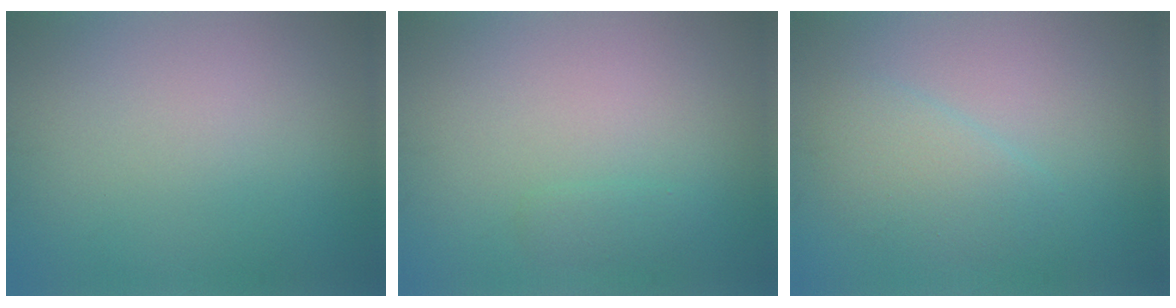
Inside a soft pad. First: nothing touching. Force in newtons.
{"total": 0.8, "press": 0.8, "slide": 0.1}
{"total": 2.8, "press": 2.7, "slide": 0.2}